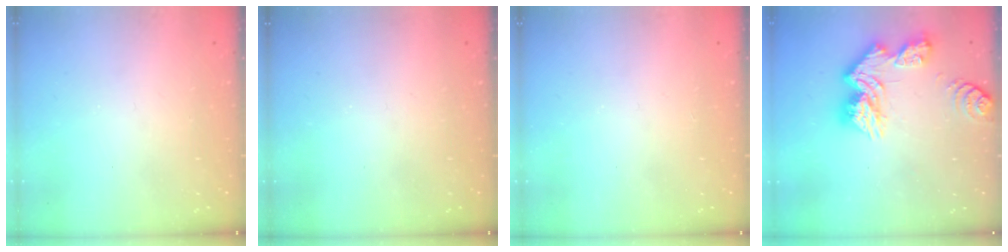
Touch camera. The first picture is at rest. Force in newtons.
{"total": 0.0}
{"total": 1.7, "press": 1.7, "slide": 0.2}
{"total": 13.2, "press": 13.2, "slide": 1.2}